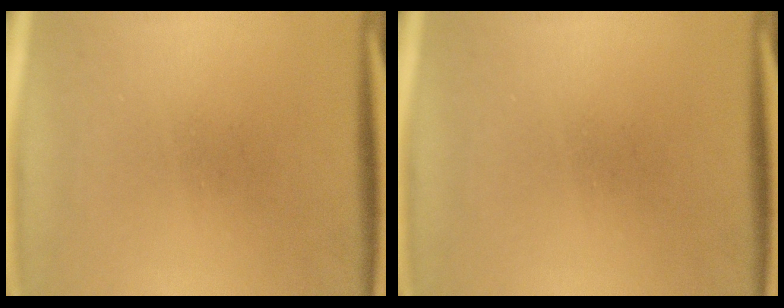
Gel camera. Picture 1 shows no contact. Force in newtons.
{"total": 0.0}